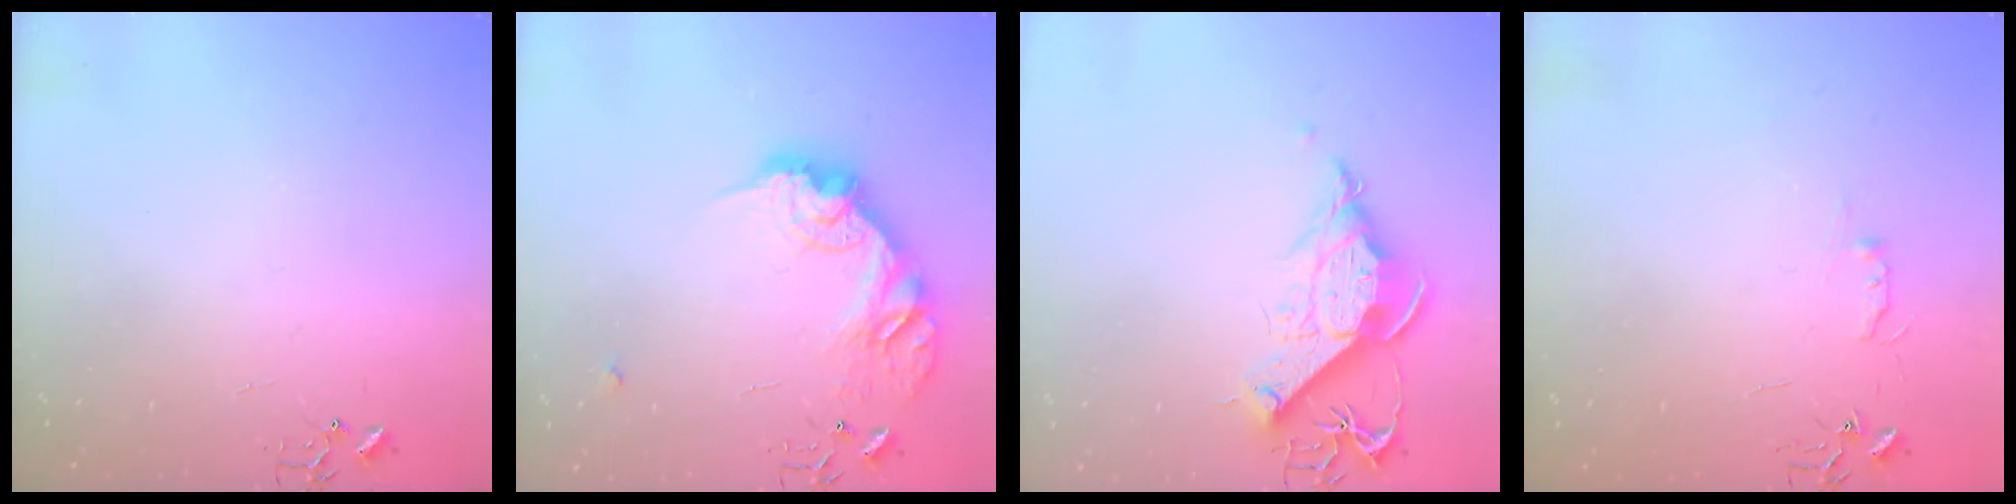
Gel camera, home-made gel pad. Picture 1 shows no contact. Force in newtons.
{"total": 18.3, "press": 18.3, "slide": 1.0}
{"total": 12.9, "press": 12.8, "slide": 1.5}
{"total": 4.4, "press": 4.4, "slide": 0.6}